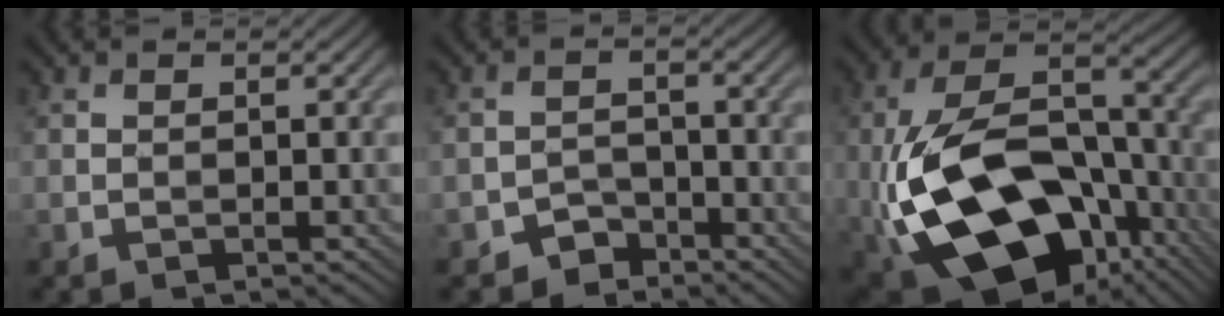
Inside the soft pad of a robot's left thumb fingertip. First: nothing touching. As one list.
[{"total": 2.6, "force": [-2.4, 0.9, -0.1], "torque": [0.014, 0.011, -0.050]}, {"total": 20.4, "force": [-7.2, 12.0, 14.8], "torque": [-0.327, -0.021, -0.101]}]